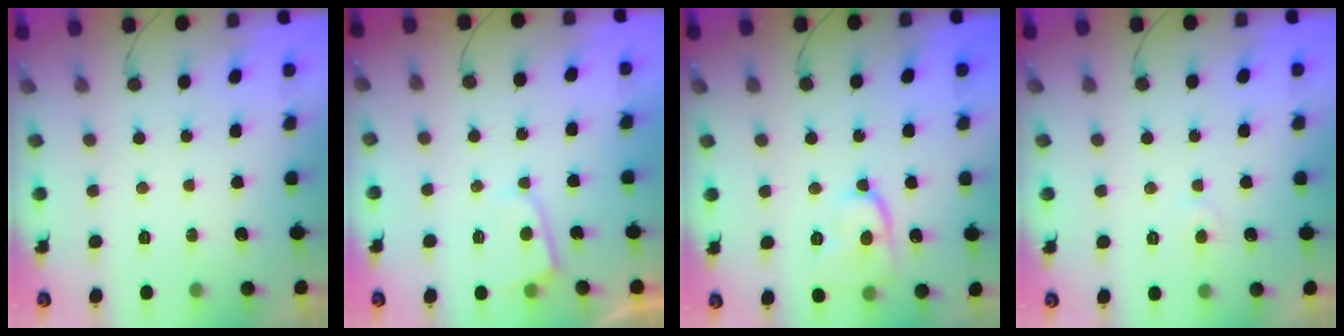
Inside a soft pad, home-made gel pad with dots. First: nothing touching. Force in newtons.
{"total": 3.0, "press": 2.9, "slide": 0.3}
{"total": 12.7, "press": 12.7, "slide": 1.2}
{"total": 3.7, "press": 3.6, "slide": 0.5}